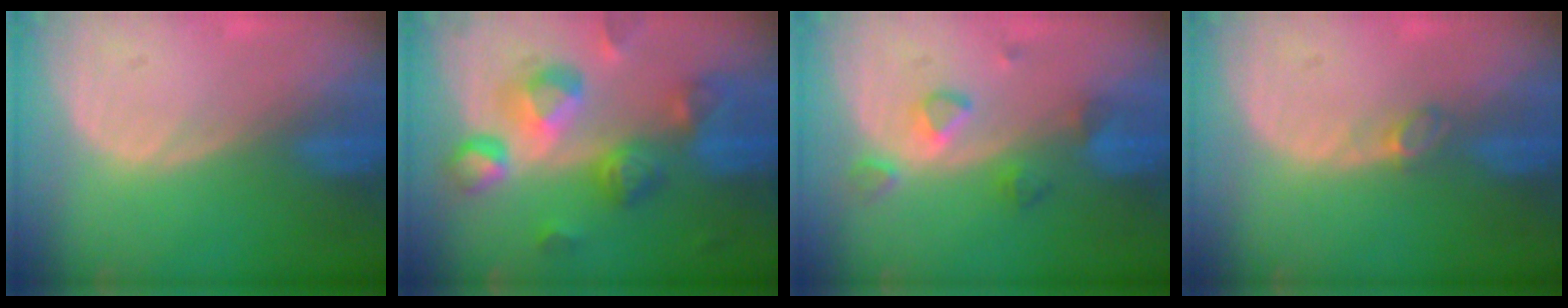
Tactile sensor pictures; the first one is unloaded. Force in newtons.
{"total": 10.6, "press": 9.5, "slide": 4.7}
{"total": 4.1, "press": 4.0, "slide": 0.9}
{"total": 1.7, "press": 1.7, "slide": 0.4}